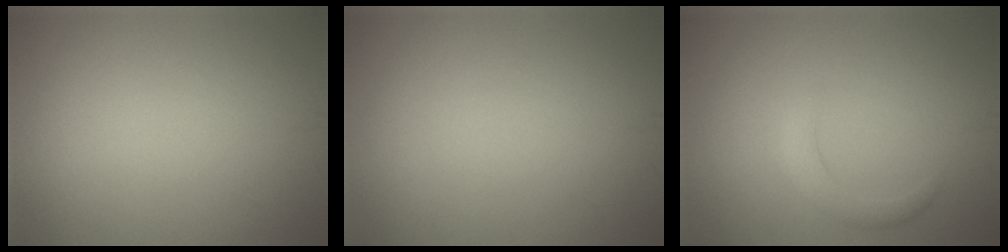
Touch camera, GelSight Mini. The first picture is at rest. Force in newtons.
{"total": 0.0}
{"total": 1.7, "press": 1.7, "slide": 0.1}